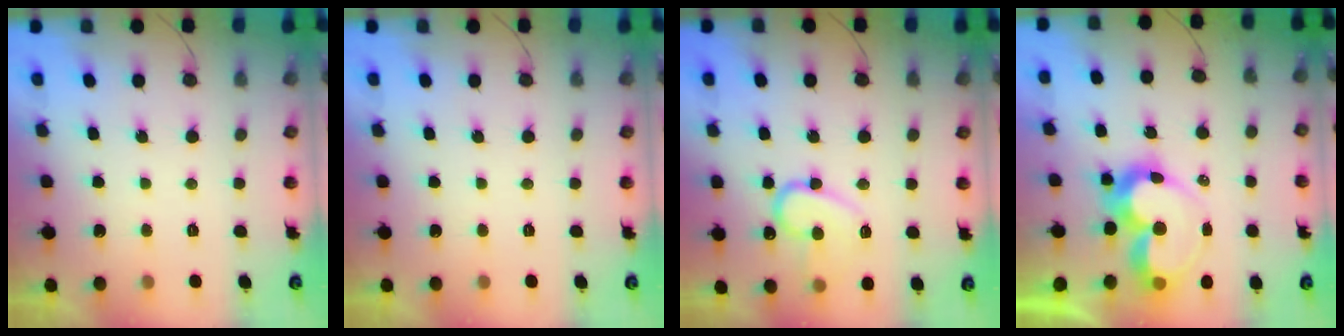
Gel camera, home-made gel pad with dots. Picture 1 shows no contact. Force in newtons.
{"total": 0.0}
{"total": 13.4, "press": 13.3, "slide": 1.7}
{"total": 12.9, "press": 12.8, "slide": 1.5}